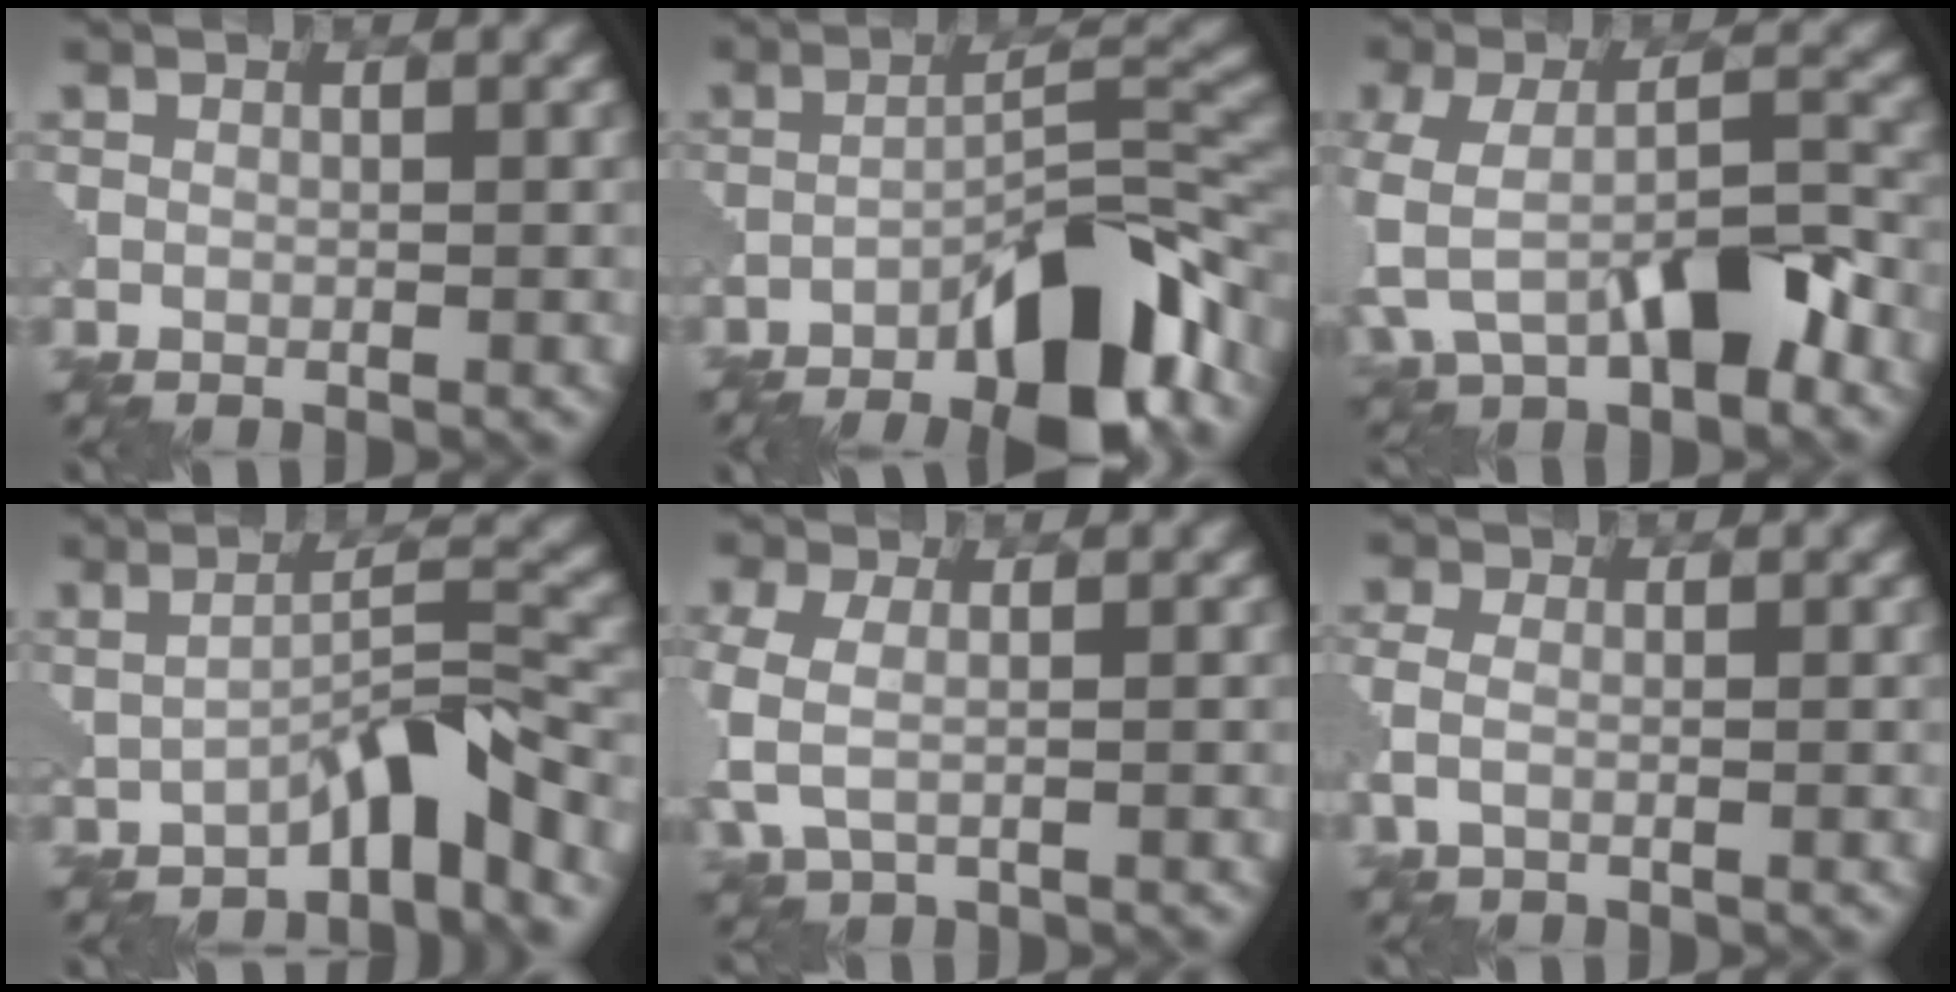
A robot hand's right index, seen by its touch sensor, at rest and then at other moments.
{"total": 11.2, "force": [-7.1, 3.2, 8.1], "torque": [-0.115, 0.012, -0.125]}
{"total": 8.4, "force": [-3.2, 4.2, 6.5], "torque": [-0.139, -0.002, -0.061]}
{"total": 4.2, "force": [-2.3, 0.6, 3.5], "torque": [-0.054, 0.015, -0.043]}
{"total": 4.1, "force": [-0.6, 2.5, 3.3], "torque": [-0.093, -0.002, -0.015]}
{"total": 2.0, "force": [-0.3, 1.2, 1.6], "torque": [-0.043, -0.001, -0.011]}